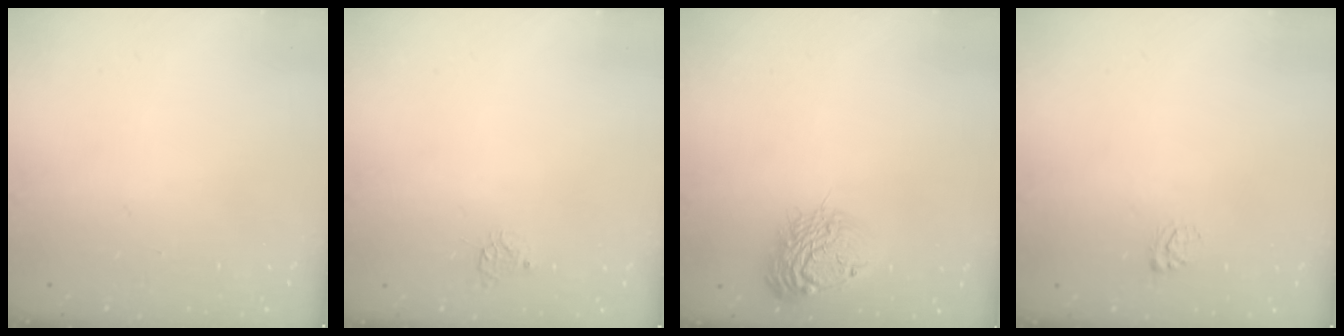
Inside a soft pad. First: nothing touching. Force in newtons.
{"total": 3.7, "press": 3.7, "slide": 0.4}
{"total": 13.8, "press": 13.8, "slide": 0.9}
{"total": 3.9, "press": 3.8, "slide": 0.6}